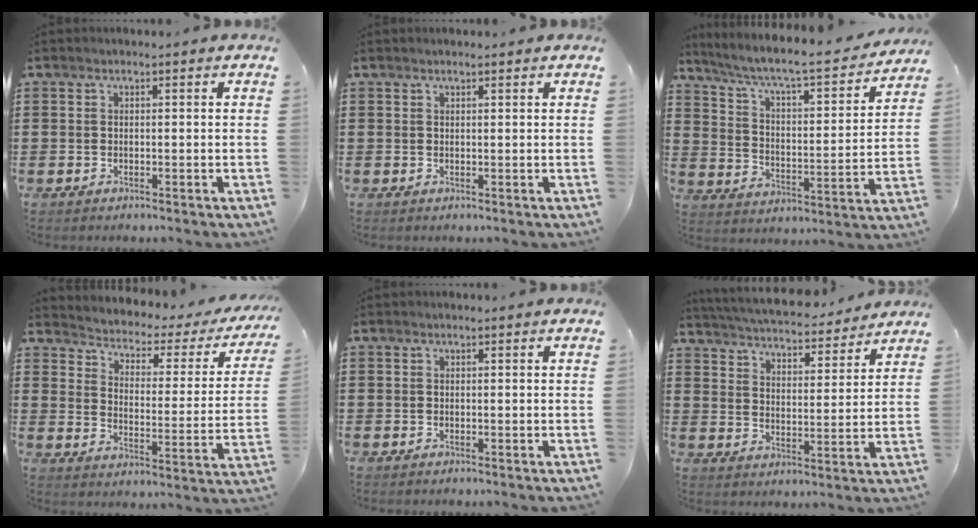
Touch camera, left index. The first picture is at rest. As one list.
[{"total": 0.7, "force": [0.6, 0.0, 0.4], "torque": [-0.008, -0.001, 0.012]}, {"total": 6.3, "force": [5.1, 0.4, 3.7], "torque": [-0.093, -0.038, 0.075]}, {"total": 1.7, "force": [1.3, 0.7, 0.7], "torque": [-0.030, -0.022, 0.008]}, {"total": 0.0}, {"total": 4.9, "force": [4.8, 0.1, 1.0], "torque": [-0.045, -0.036, 0.079]}]